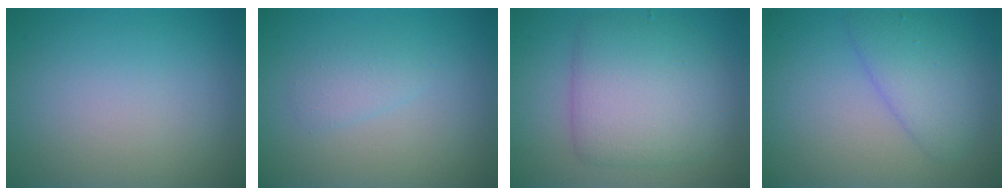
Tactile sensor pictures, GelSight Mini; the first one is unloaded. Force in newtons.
{"total": 1.4, "press": 1.4, "slide": 0.1}
{"total": 6.2, "press": 6.2, "slide": 0.2}
{"total": 3.5, "press": 3.5, "slide": 0.3}